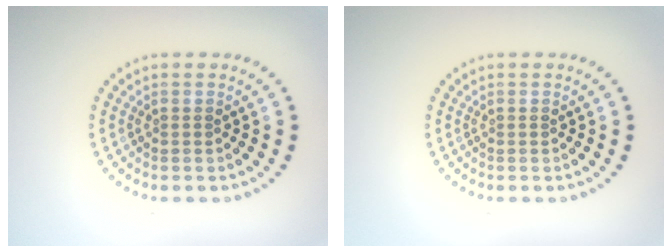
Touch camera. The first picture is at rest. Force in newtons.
{"total": 0.0}